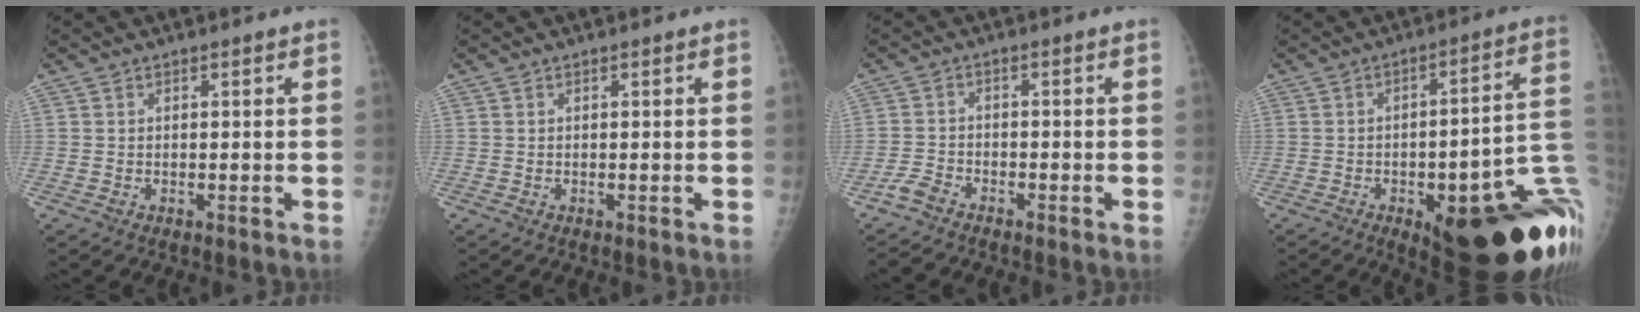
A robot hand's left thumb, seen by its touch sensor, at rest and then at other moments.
{"total": 0.0}
{"total": 2.6, "force": [-2.5, 0.7, 0.4], "torque": [-0.018, 0.007, -0.054]}
{"total": 28.5, "force": [-7.1, 9.3, 26.0], "torque": [-0.255, 0.028, -0.079]}